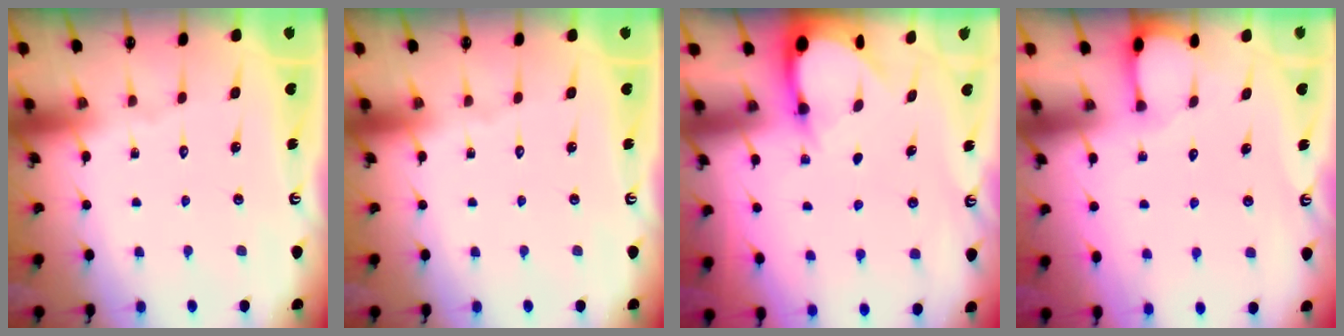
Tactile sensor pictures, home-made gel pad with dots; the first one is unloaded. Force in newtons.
{"total": 0.0}
{"total": 3.3, "press": 3.3, "slide": 0.3}
{"total": 0.9, "press": 0.8, "slide": 0.2}